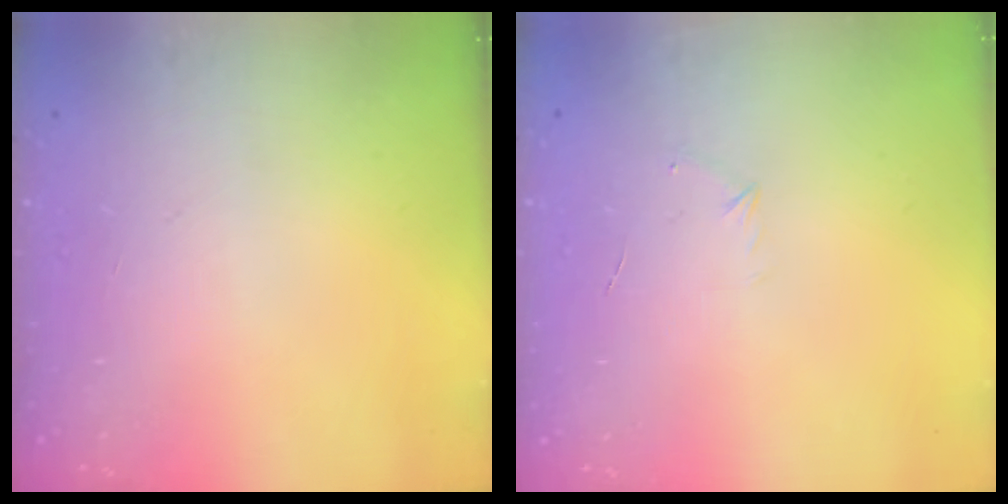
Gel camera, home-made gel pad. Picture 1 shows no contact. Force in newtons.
{"total": 4.0, "press": 3.9, "slide": 1.2}